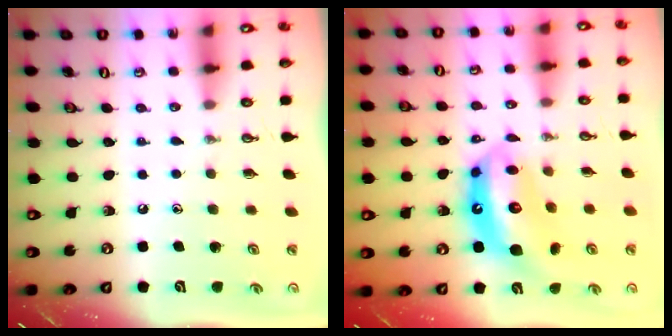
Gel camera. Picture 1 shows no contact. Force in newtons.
{"total": 14.1, "press": 14.0, "slide": 1.7}